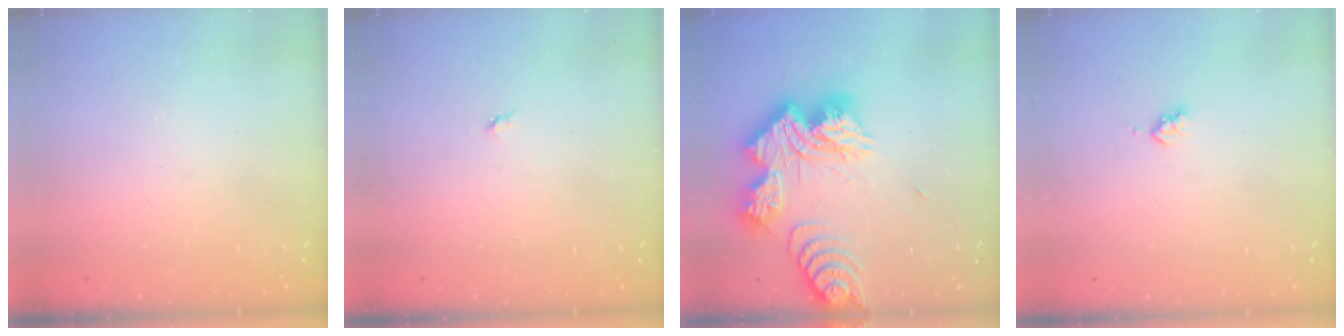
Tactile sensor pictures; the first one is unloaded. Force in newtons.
{"total": 2.8, "press": 2.8, "slide": 0.4}
{"total": 22.4, "press": 22.3, "slide": 1.9}
{"total": 3.1, "press": 3.0, "slide": 0.5}